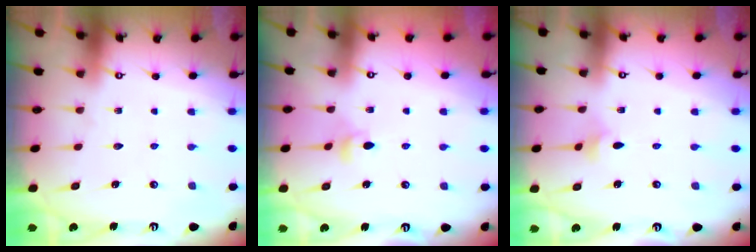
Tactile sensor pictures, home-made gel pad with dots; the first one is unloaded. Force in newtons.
{"total": 3.6, "press": 3.4, "slide": 1.0}
{"total": 2.8, "press": 2.8, "slide": 0.6}